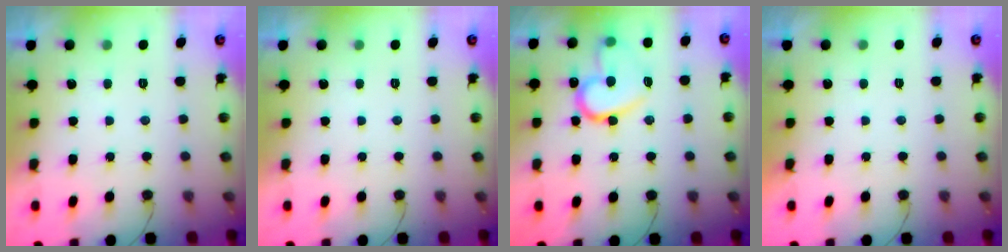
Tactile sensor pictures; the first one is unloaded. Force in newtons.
{"total": 0.0}
{"total": 14.7, "press": 14.6, "slide": 1.6}
{"total": 1.7, "press": 1.7, "slide": 0.0}